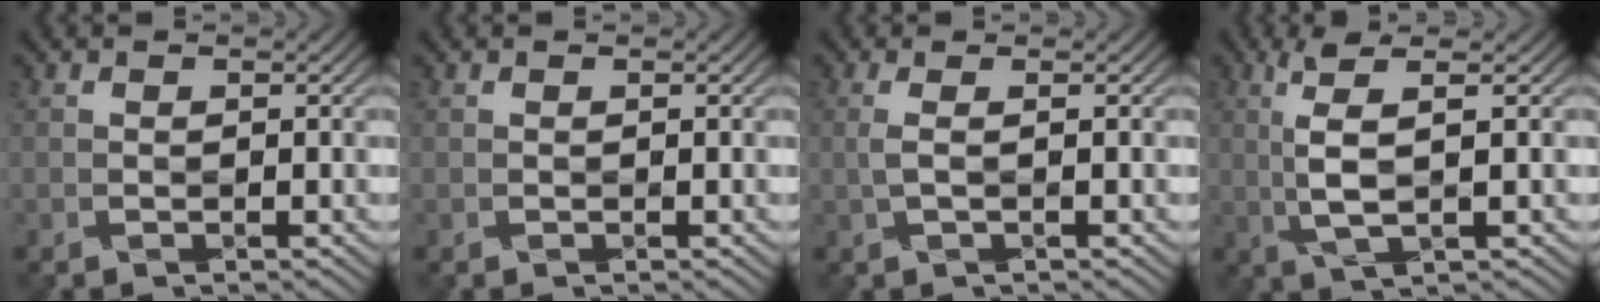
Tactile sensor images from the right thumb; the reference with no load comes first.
{"total": 0.0}
{"total": 1.5, "force": [0.1, 0.3, 1.4], "torque": [-0.029, 0.006, -0.001]}
{"total": 4.5, "force": [1.0, 0.7, 4.3], "torque": [-0.100, 0.006, 0.025]}